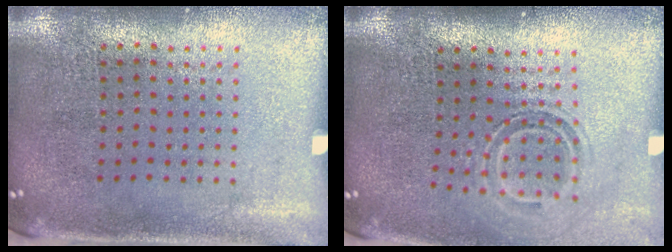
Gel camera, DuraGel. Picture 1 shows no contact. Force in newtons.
{"total": 1.6, "press": 1.0, "slide": 1.2}